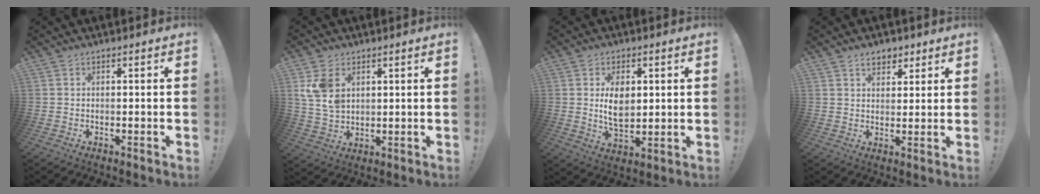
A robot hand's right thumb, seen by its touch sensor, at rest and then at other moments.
{"total": 8.8, "force": [3.8, 6.0, 5.1], "torque": [-0.102, -0.009, 0.073]}
{"total": 8.6, "force": [1.5, 5.3, 6.6], "torque": [-0.102, -0.009, 0.023]}
{"total": 5.2, "force": [3.3, 3.4, 2.0], "torque": [-0.027, -0.010, 0.060]}